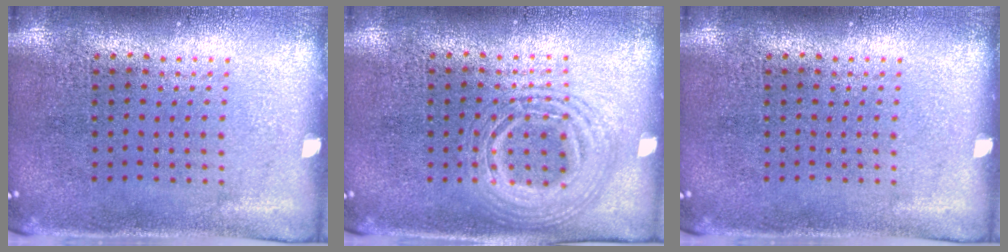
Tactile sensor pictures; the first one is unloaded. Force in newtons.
{"total": 2.8, "press": 2.7, "slide": 0.2}
{"total": 0.0}